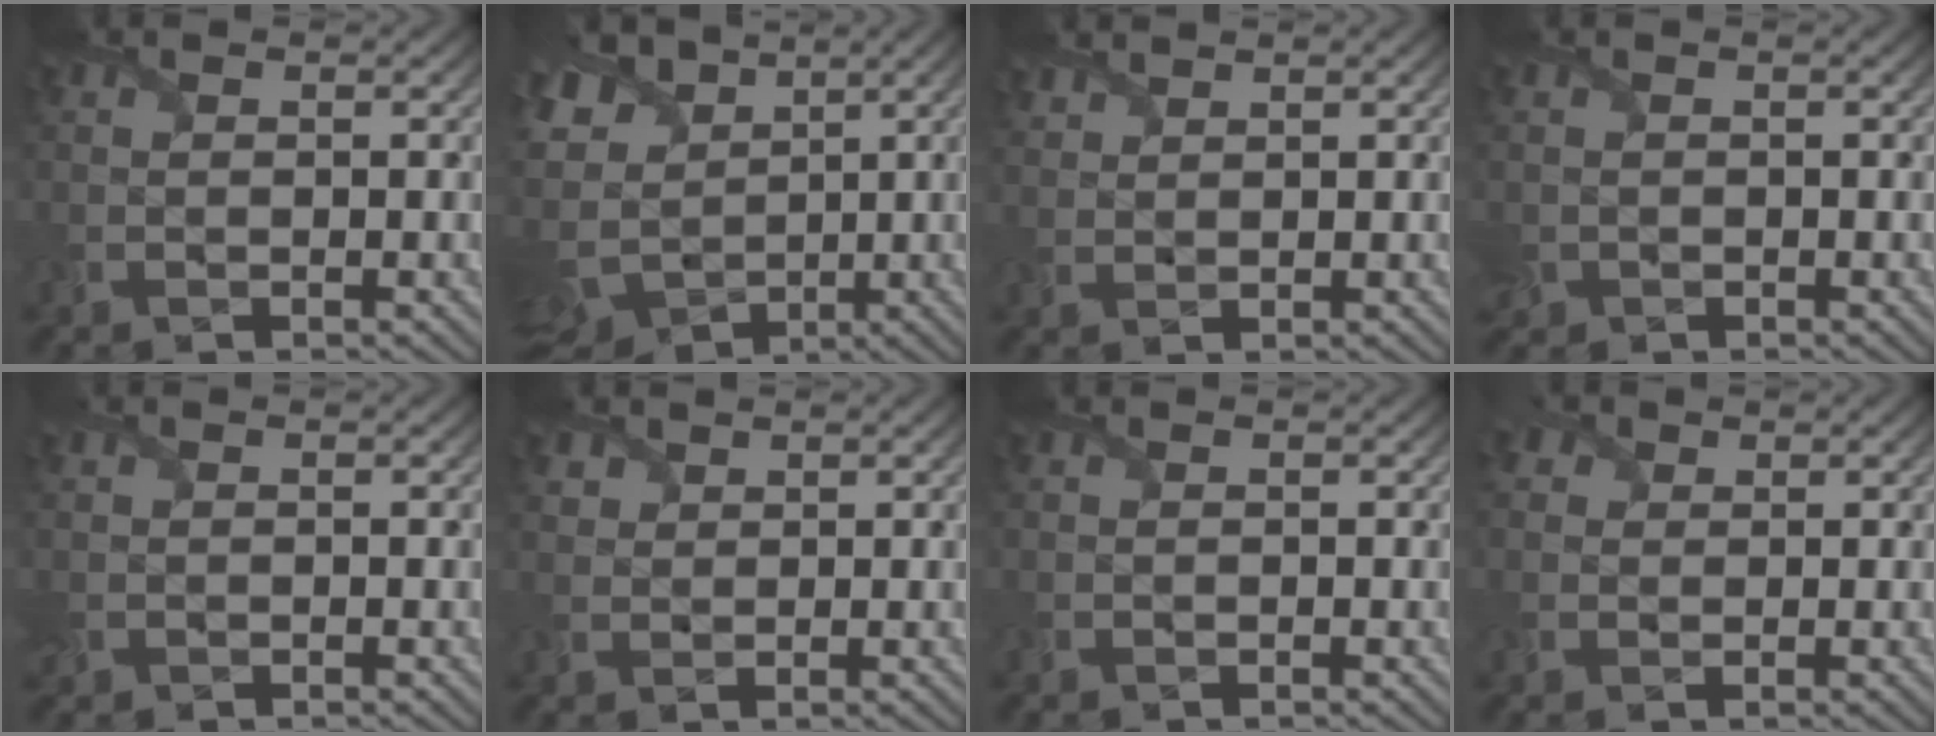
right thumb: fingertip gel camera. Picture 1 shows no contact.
{"total": 13.5, "force": [1.0, 9.5, 9.5], "torque": [-0.241, -0.015, 0.043]}
{"total": 2.4, "force": [2.1, 0.8, 0.6], "torque": [-0.017, 0.005, 0.048]}
{"total": 1.5, "force": [0.1, 1.5, 0.4], "torque": [-0.021, -0.004, -0.003]}
{"total": 0.8, "force": [0.4, 0.7, 0.2], "torque": [-0.007, 0.001, 0.011]}
{"total": 1.9, "force": [1.4, 1.3, 0.3], "torque": [-0.012, -0.003, 0.035]}
{"total": 0.0}
{"total": 2.9, "force": [1.5, 2.2, 0.9], "torque": [-0.028, 0.000, 0.030]}